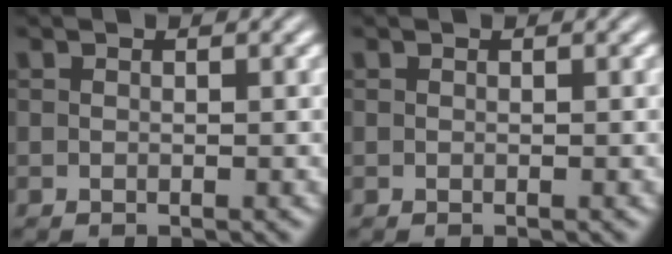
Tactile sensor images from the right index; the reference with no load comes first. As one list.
[{"total": 0.0}]